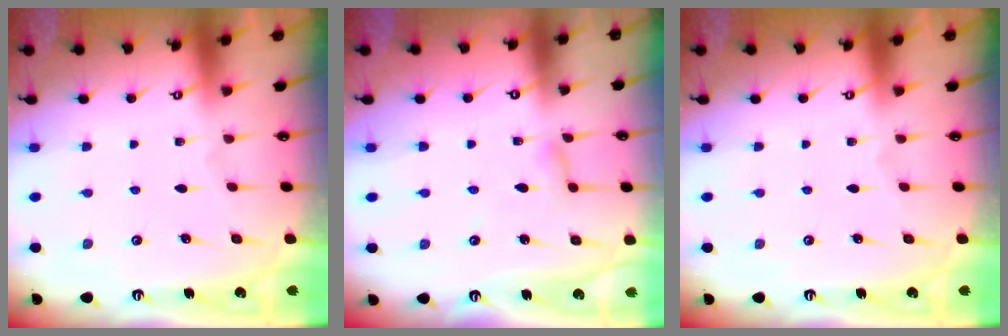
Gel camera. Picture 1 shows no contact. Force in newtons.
{"total": 3.1, "press": 3.1, "slide": 0.3}
{"total": 0.0}